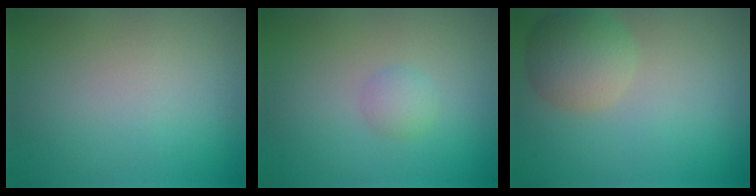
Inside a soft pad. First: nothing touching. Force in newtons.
{"total": 1.3, "press": 1.3, "slide": 0.1}
{"total": 4.5, "press": 4.5, "slide": 0.1}